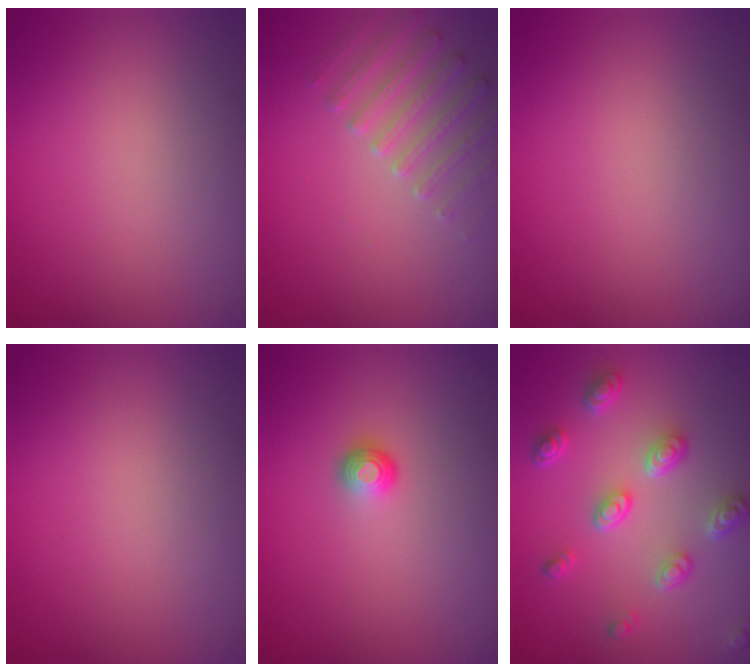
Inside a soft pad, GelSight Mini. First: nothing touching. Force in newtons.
{"total": 3.0, "press": 2.9, "slide": 0.8}
{"total": 0.0}
{"total": 0.0}
{"total": 1.2, "press": 1.0, "slide": 0.6}
{"total": 4.6, "press": 3.6, "slide": 2.9}